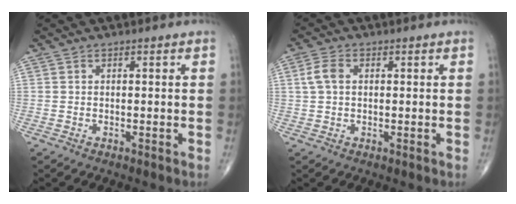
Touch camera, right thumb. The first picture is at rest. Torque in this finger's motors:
{"motor_torque": [-0.05, 0.07, 0.13, -0.28, 0.11]}